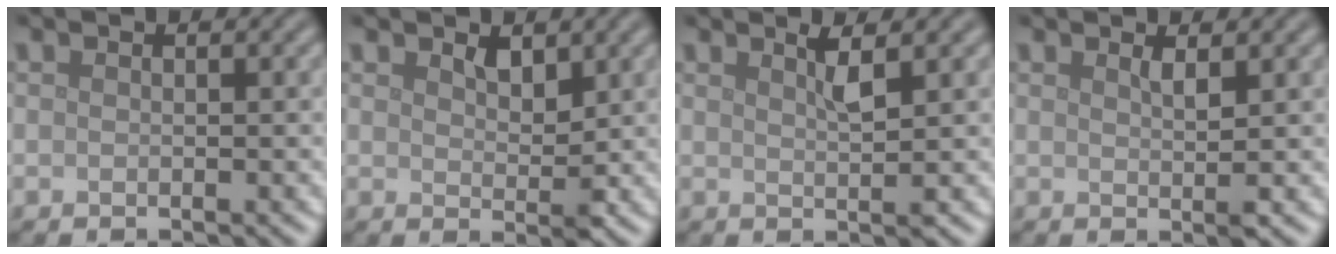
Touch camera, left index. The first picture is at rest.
{"total": 1.9, "force": [1.2, 0.9, 1.2], "torque": [-0.021, -0.006, 0.023]}
{"total": 2.0, "force": [1.0, 0.2, 1.7], "torque": [-0.027, -0.001, 0.014]}
{"total": 1.5, "force": [0.8, 0.2, 1.3], "torque": [-0.021, -0.002, 0.010]}